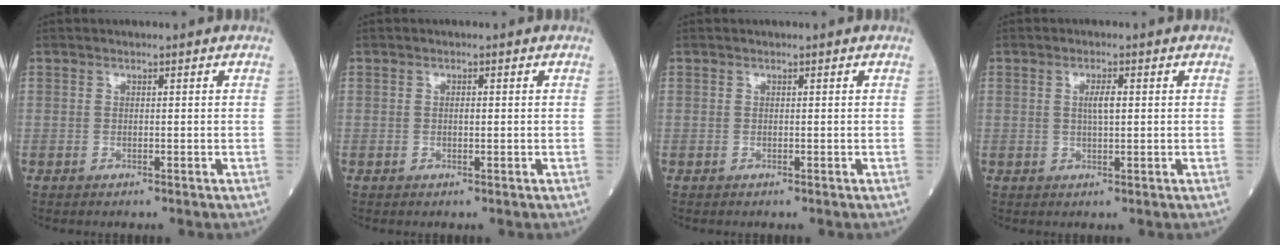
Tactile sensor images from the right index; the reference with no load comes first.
{"total": 0.8, "force": [0.0, 0.2, 0.7], "torque": [-0.014, 0.000, 0.000]}
{"total": 0.0}
{"total": 2.4, "force": [0.4, 0.5, 2.3], "torque": [-0.044, 0.000, 0.008]}